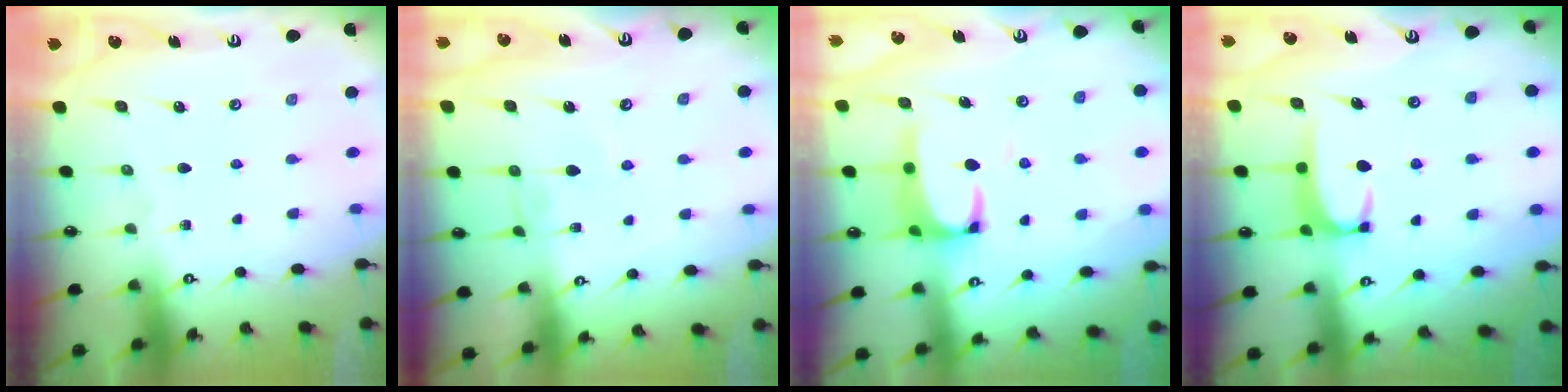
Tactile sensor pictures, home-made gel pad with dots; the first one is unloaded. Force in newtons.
{"total": 1.0, "press": 1.0, "slide": 0.2}
{"total": 1.7, "press": 1.5, "slide": 0.7}
{"total": 1.8, "press": 1.7, "slide": 0.5}